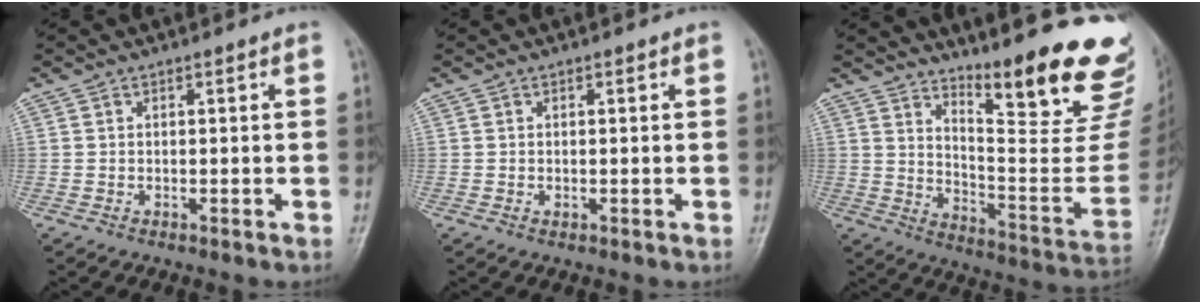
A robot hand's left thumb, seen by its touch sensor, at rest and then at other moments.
{"total": 0.6, "force": [0.0, 0.4, 0.4], "torque": [-0.006, -0.001, 0.000]}
{"total": 25.5, "force": [18.1, 5.5, 17.1], "torque": [-0.208, -0.134, 0.251]}